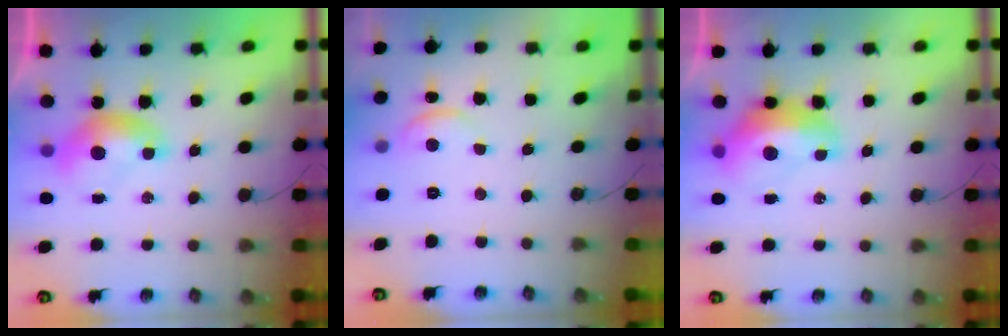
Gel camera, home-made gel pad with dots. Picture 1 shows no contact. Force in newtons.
{"total": 1.1, "press": 1.0, "slide": 0.6}
{"total": 5.0, "press": 4.9, "slide": 0.9}